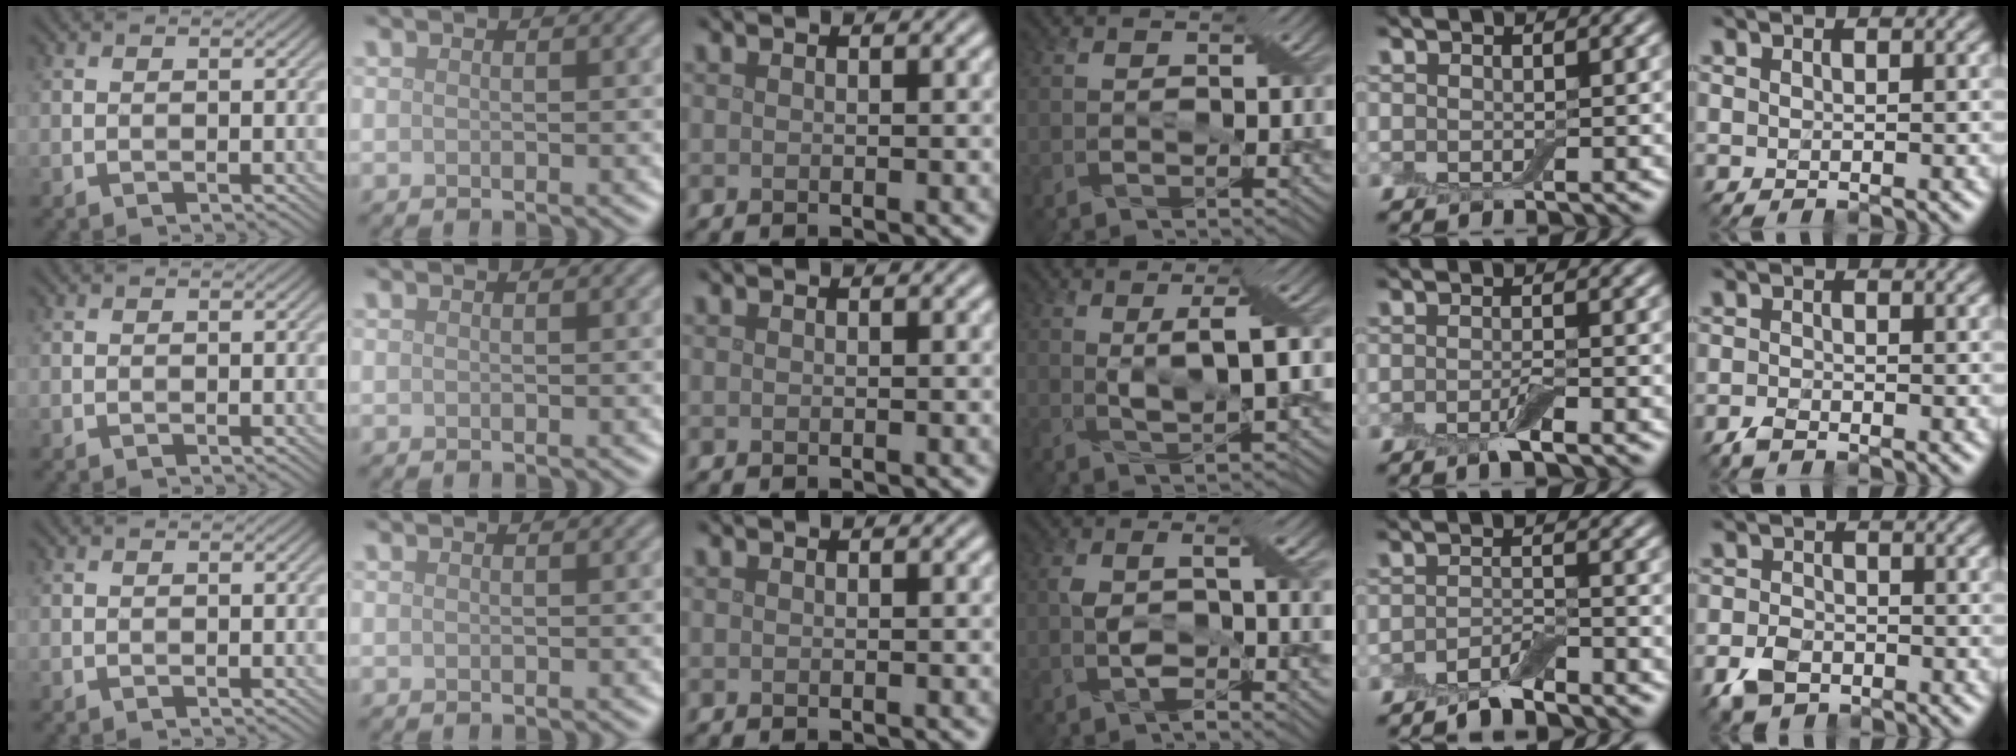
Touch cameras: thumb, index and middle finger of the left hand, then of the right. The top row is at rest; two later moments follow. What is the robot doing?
{"motion": "squeeze", "object": "air blower"}